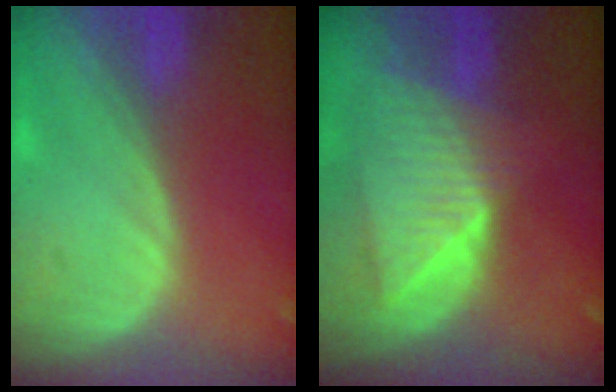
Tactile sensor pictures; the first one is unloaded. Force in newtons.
{"total": 9.0, "press": 7.9, "slide": 4.3}